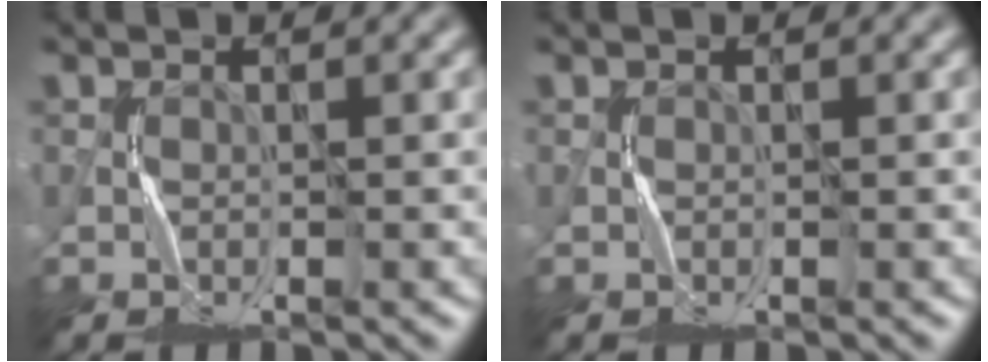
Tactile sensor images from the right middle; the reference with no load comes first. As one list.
[{"total": 0.0}]